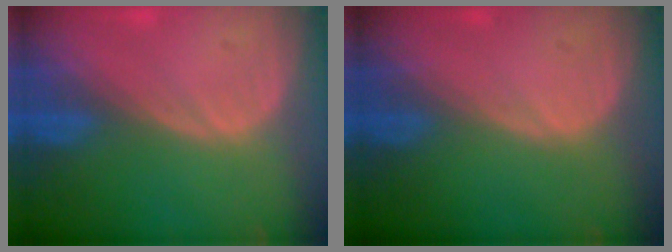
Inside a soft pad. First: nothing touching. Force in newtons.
{"total": 0.0}